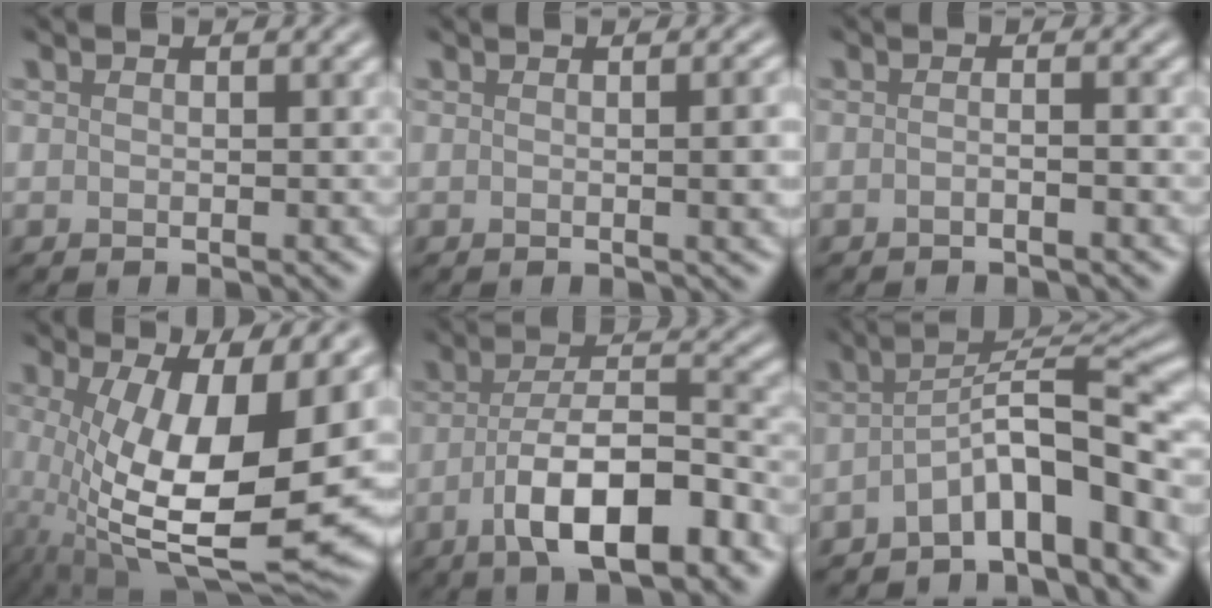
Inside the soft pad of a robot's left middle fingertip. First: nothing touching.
{"total": 3.2, "force": [0.0, 1.0, 3.0], "torque": [-0.029, 0.004, -0.003]}
{"total": 1.2, "force": [-0.6, 0.3, 1.0], "torque": [-0.015, -0.003, -0.018]}
{"total": 14.0, "force": [-0.7, 4.6, 13.2], "torque": [-0.221, -0.021, -0.001]}
{"total": 9.3, "force": [-4.1, 3.1, 7.7], "torque": [-0.128, 0.008, -0.070]}
{"total": 7.3, "force": [-3.6, 1.7, 6.1], "torque": [-0.090, 0.016, -0.070]}